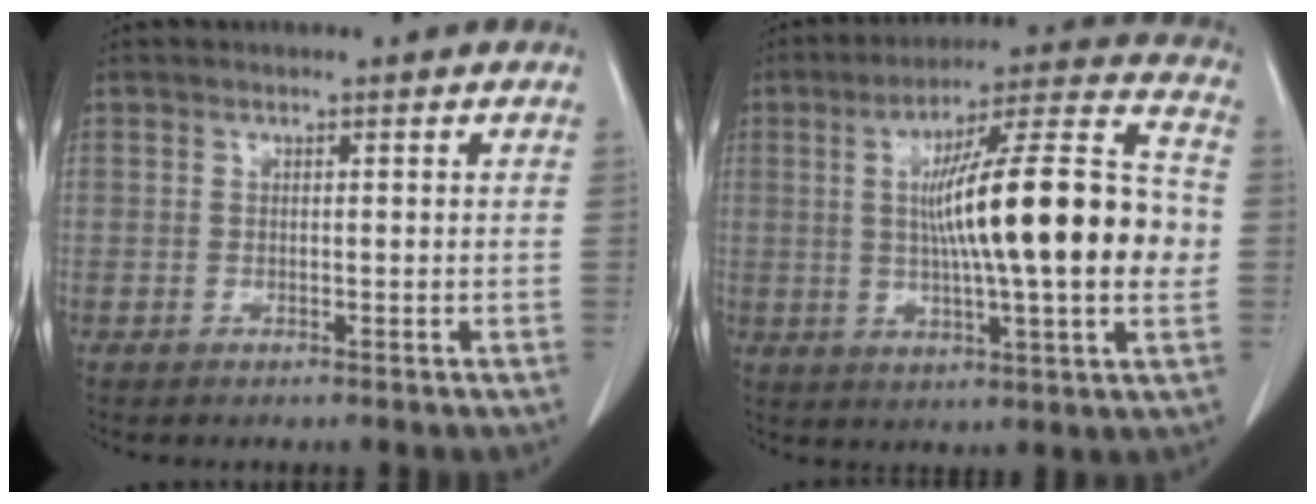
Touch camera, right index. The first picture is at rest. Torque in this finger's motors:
{"motor_torque": [2.14, 0.00, 1.05, 0.21]}